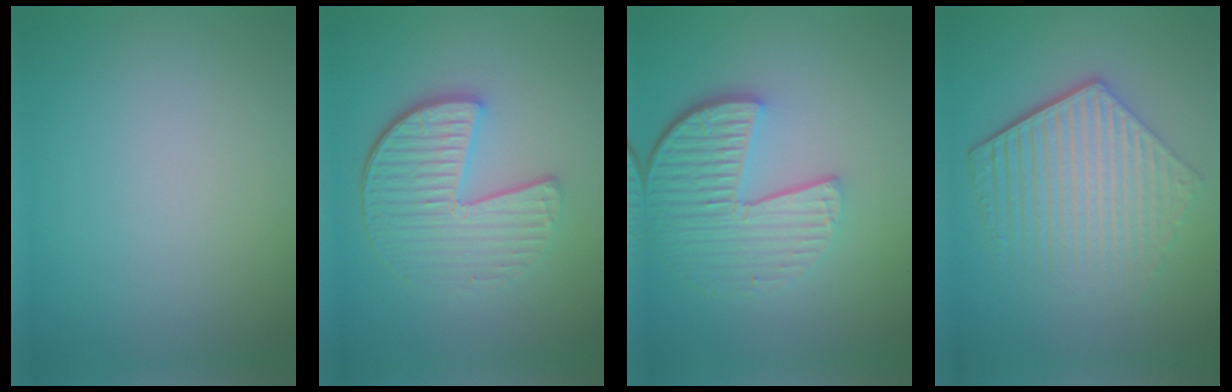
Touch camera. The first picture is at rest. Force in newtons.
{"total": 5.0, "press": 4.0, "slide": 3.1}
{"total": 5.9, "press": 4.3, "slide": 4.1}
{"total": 6.2, "press": 4.4, "slide": 4.3}